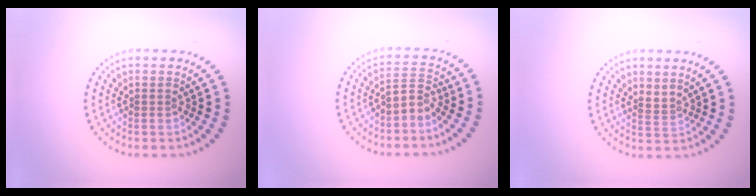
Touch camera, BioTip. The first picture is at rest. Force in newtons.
{"total": 2.1, "press": 1.4, "slide": 1.6}
{"total": 0.9, "press": 0.3, "slide": 0.8}